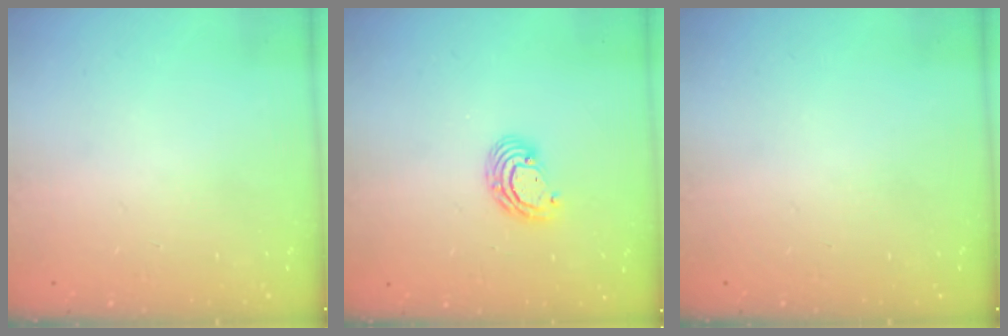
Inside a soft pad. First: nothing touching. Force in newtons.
{"total": 6.7, "press": 6.7, "slide": 0.6}
{"total": 0.0}